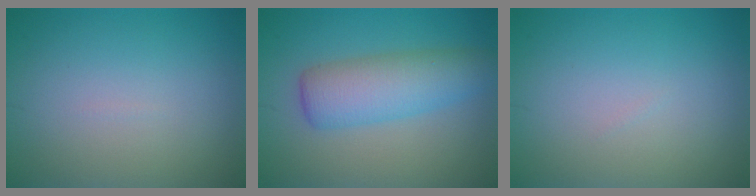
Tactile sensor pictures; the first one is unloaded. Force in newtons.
{"total": 5.3, "press": 5.3, "slide": 0.2}
{"total": 0.0}